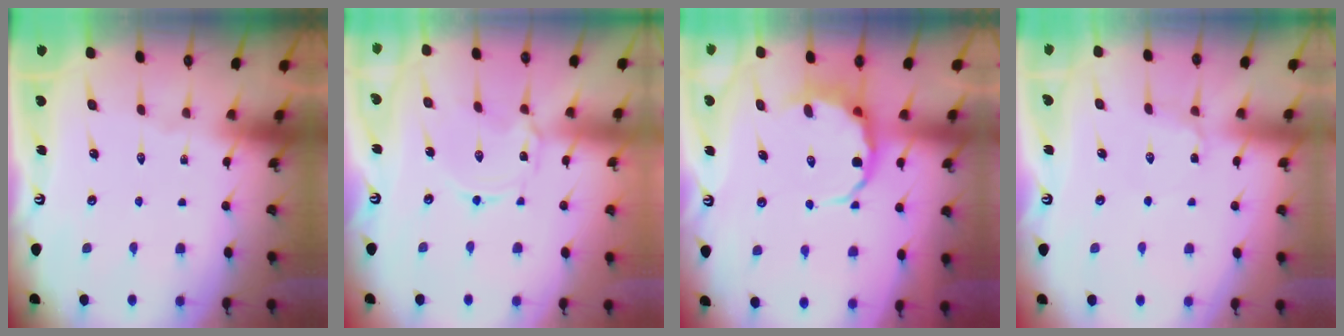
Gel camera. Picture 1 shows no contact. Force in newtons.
{"total": 1.8, "press": 1.7, "slide": 0.4}
{"total": 5.5, "press": 5.2, "slide": 1.8}
{"total": 3.8, "press": 3.8, "slide": 0.6}